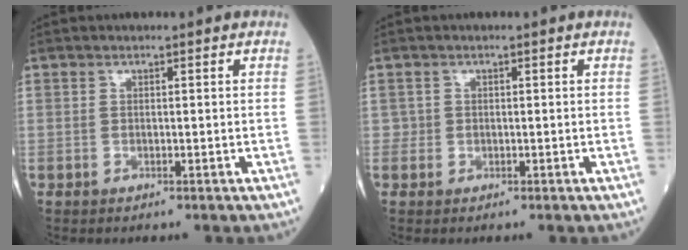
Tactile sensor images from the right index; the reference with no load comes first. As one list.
[{"total": 1.0, "force": [0.1, 1.0, 0.0], "torque": [0.009, 0.005, -0.002]}]